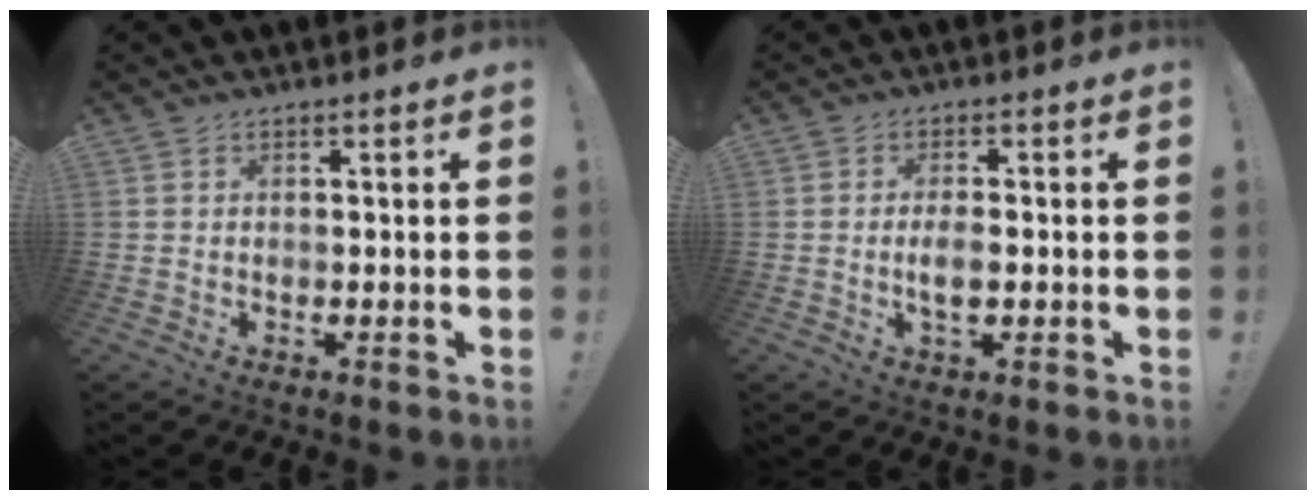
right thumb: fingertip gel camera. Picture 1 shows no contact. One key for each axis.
{"total": 4.0, "fx": -0.9, "fy": 1.5, "fz": 3.6, "tx": -0.076, "ty": -0.001, "tz": -0.020}